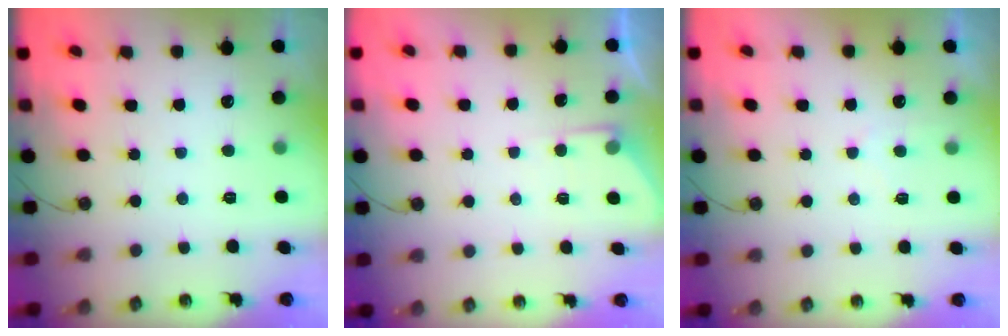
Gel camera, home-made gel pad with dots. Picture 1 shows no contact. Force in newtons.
{"total": 3.9, "press": 3.8, "slide": 0.6}
{"total": 4.4, "press": 4.4, "slide": 0.5}